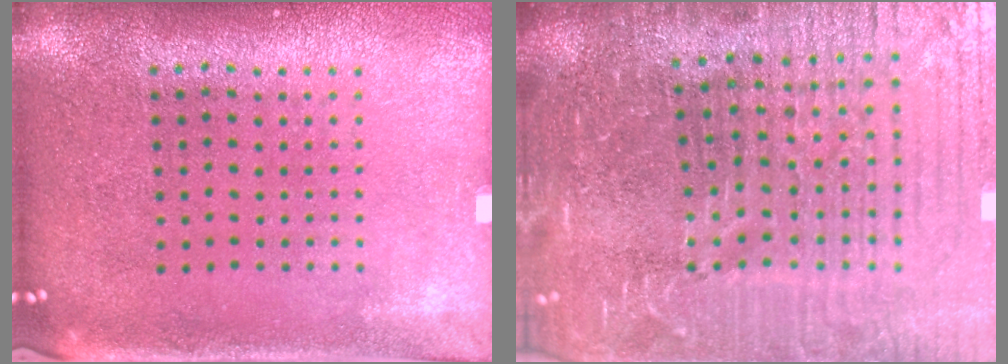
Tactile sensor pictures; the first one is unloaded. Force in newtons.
{"total": 6.9, "press": 6.0, "slide": 3.4}